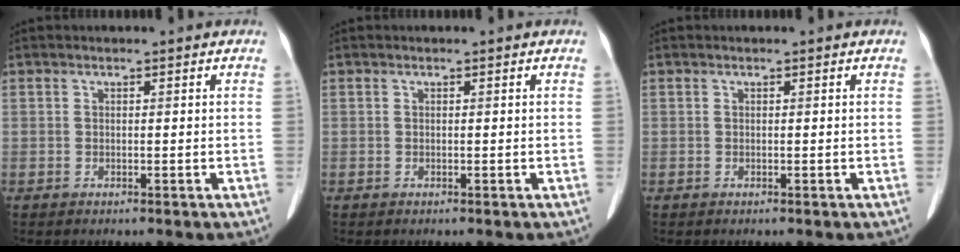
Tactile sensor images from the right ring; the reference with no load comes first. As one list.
[{"total": 0.0}, {"total": 0.0}]